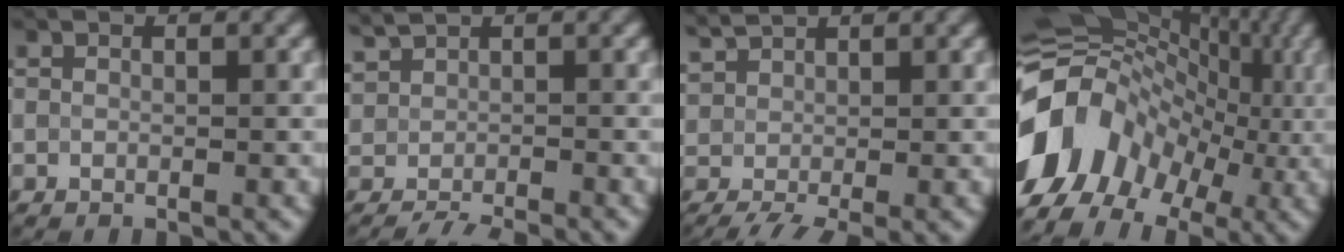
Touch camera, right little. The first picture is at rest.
{"total": 1.7, "force": [-1.1, 0.9, 1.0], "torque": [-0.023, -0.004, -0.024]}
{"total": 3.1, "force": [0.0, 1.8, 2.5], "torque": [-0.070, 0.005, 0.004]}
{"total": 15.2, "force": [-3.6, 11.4, 9.5], "torque": [-0.204, 0.016, -0.064]}